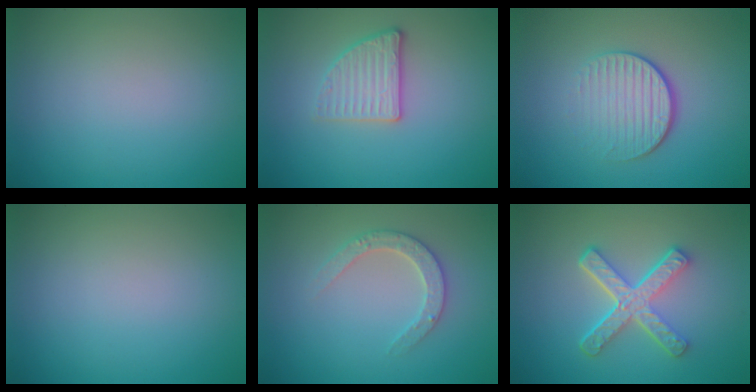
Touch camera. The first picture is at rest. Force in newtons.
{"total": 2.6, "press": 2.4, "slide": 1.0}
{"total": 4.0, "press": 2.7, "slide": 3.0}
{"total": 0.0}
{"total": 2.7, "press": 2.6, "slide": 0.5}
{"total": 5.2, "press": 3.7, "slide": 3.6}